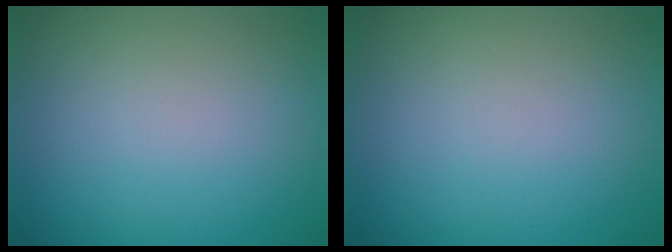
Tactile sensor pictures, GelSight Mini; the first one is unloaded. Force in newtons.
{"total": 0.0}